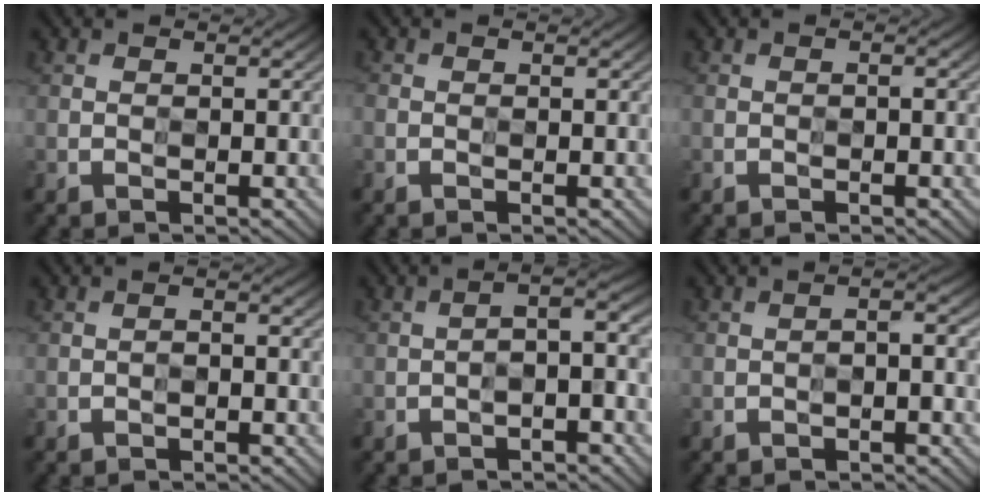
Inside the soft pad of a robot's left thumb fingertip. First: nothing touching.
{"total": 1.4, "force": [-0.5, 0.9, 0.9], "torque": [-0.021, -0.001, -0.015]}
{"total": 2.6, "force": [-1.3, 1.1, 2.0], "torque": [-0.028, -0.001, -0.021]}
{"total": 2.6, "force": [-1.6, 1.0, 1.8], "torque": [-0.022, 0.001, -0.025]}
{"total": 7.6, "force": [-3.4, 2.5, 6.4], "torque": [-0.098, 0.003, -0.049]}
{"total": 4.9, "force": [-2.4, 1.9, 3.8], "torque": [-0.052, -0.001, -0.037]}